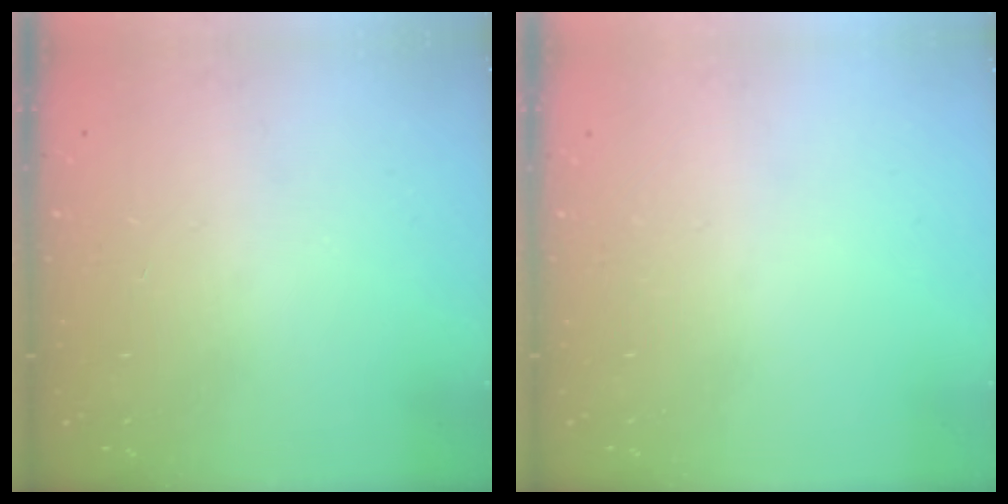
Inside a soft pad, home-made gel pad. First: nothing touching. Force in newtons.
{"total": 0.0}